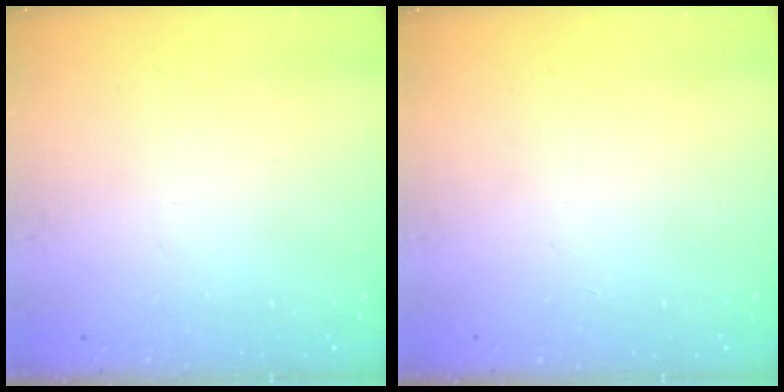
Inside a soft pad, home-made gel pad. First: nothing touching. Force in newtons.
{"total": 0.0}